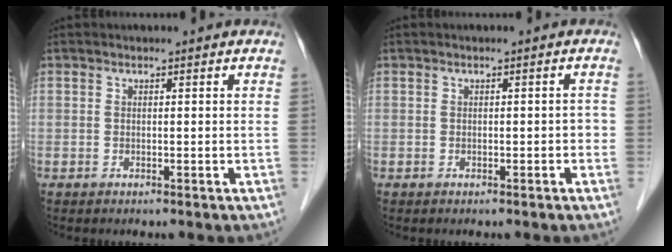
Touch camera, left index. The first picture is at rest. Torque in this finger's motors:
{"motor_torque": [-0.01, -0.09, 0.00, -0.01]}